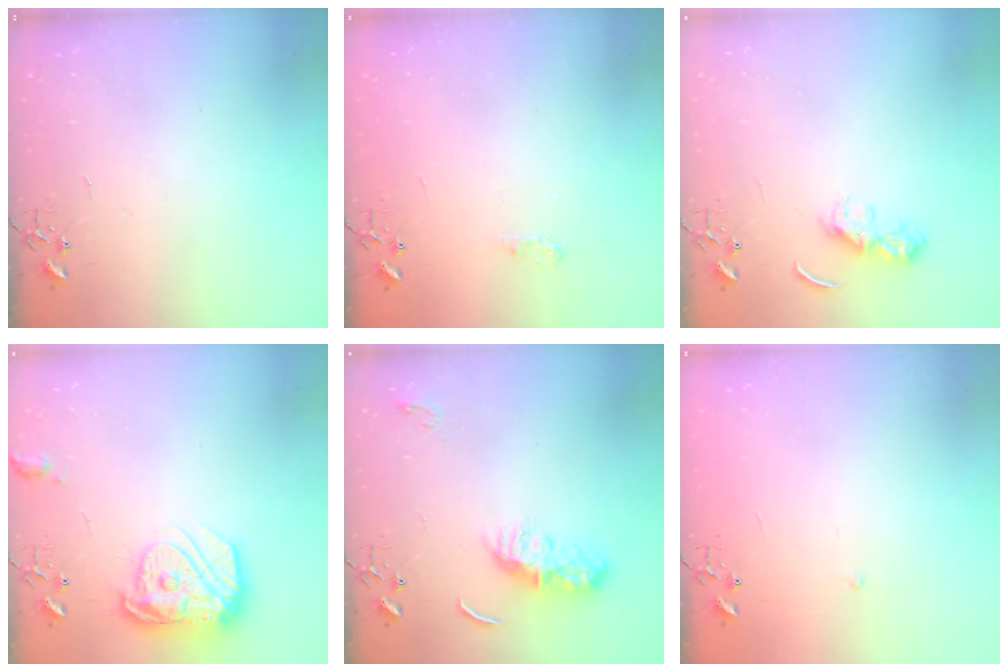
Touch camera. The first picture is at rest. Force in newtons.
{"total": 6.8, "press": 6.8, "slide": 0.6}
{"total": 6.7, "press": 6.7, "slide": 0.6}
{"total": 17.7, "press": 17.6, "slide": 1.4}
{"total": 8.9, "press": 8.9, "slide": 0.1}
{"total": 2.3, "press": 2.3, "slide": 0.3}